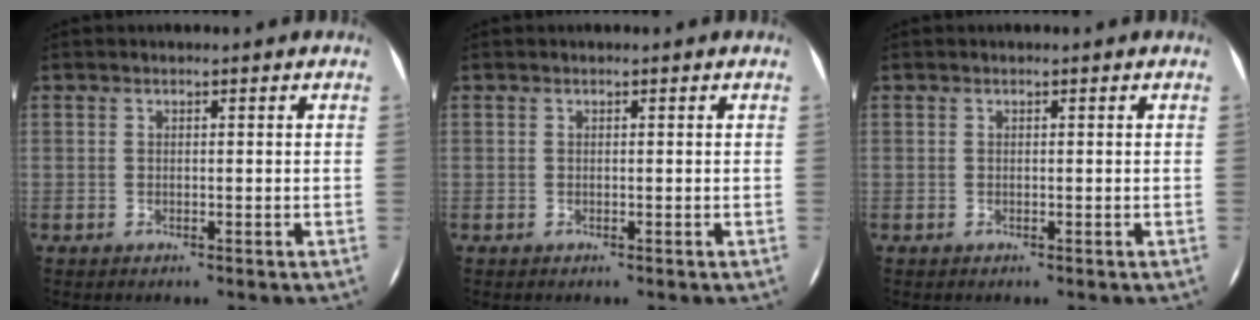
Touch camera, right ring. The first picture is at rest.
{"total": 0.0}
{"total": 0.0}